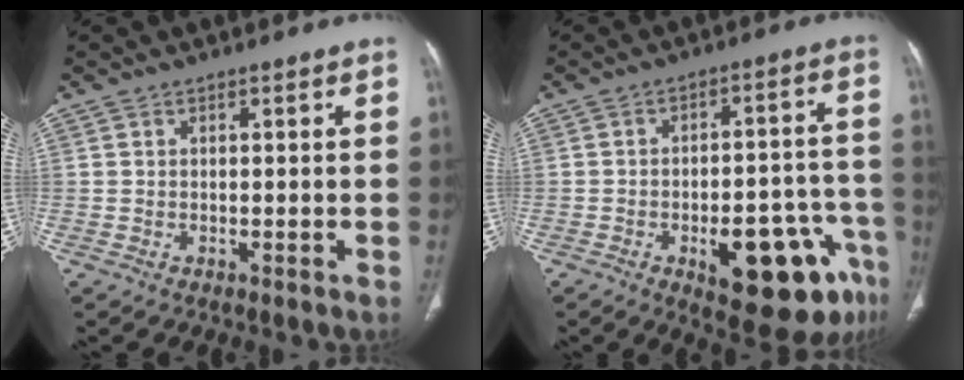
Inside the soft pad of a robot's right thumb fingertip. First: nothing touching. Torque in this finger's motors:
{"motor_torque": [1.97, 1.77, 1.19, -1.27, 0.30]}